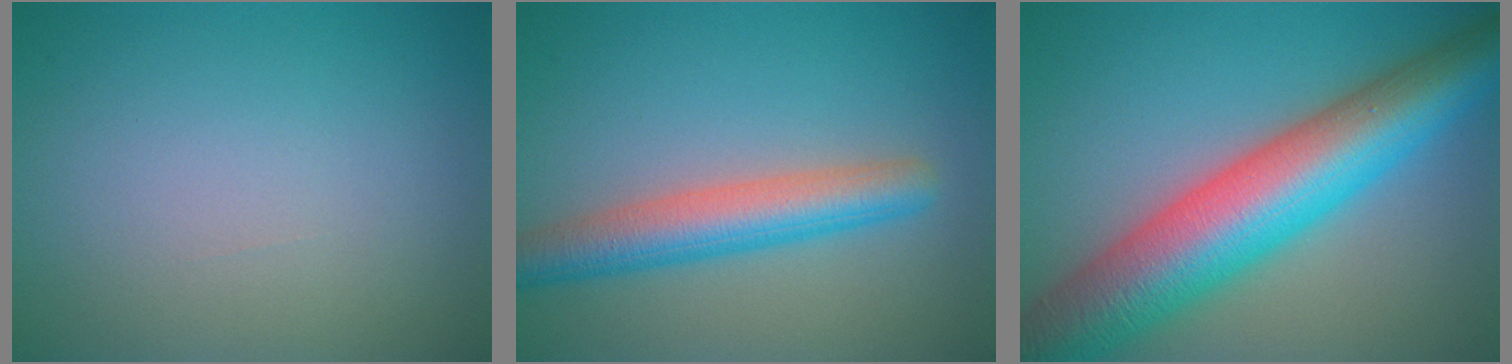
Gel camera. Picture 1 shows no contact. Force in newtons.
{"total": 5.1, "press": 5.1, "slide": 0.1}
{"total": 12.5, "press": 12.5, "slide": 0.4}